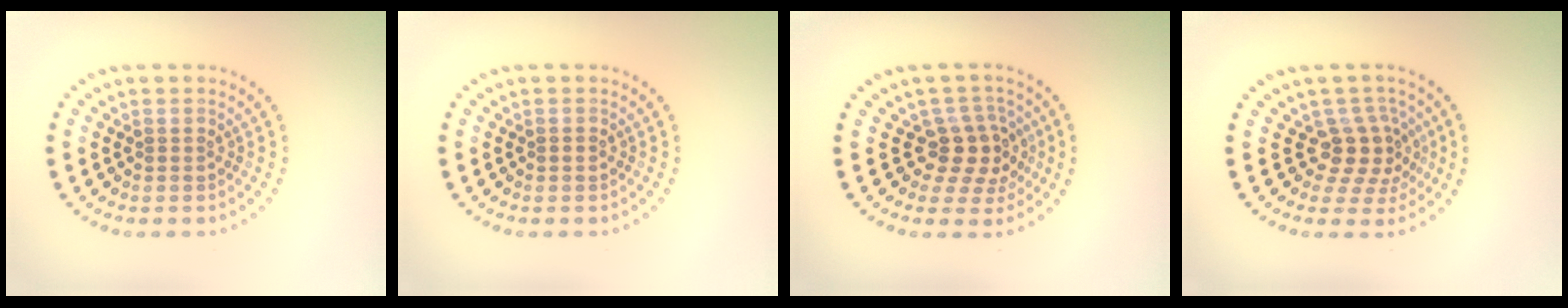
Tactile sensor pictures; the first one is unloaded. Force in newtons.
{"total": 0.7, "press": 0.7, "slide": 0.1}
{"total": 3.6, "press": 3.0, "slide": 1.9}
{"total": 3.5, "press": 2.7, "slide": 2.3}